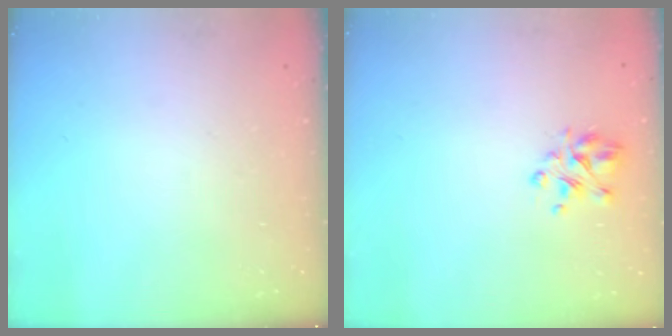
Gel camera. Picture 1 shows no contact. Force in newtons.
{"total": 5.0, "press": 4.6, "slide": 1.8}